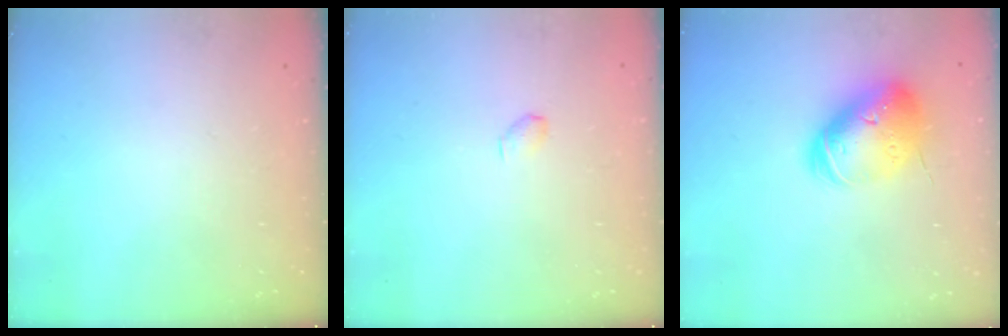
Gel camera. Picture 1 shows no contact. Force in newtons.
{"total": 2.9, "press": 2.9, "slide": 0.5}
{"total": 18.2, "press": 18.0, "slide": 2.6}